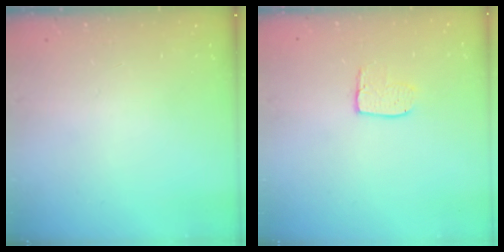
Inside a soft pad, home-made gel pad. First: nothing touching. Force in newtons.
{"total": 6.0, "press": 6.0, "slide": 0.3}